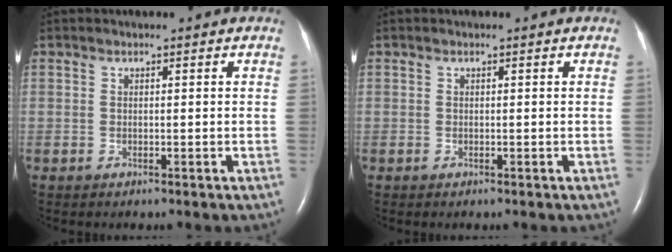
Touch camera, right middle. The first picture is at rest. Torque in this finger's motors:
{"motor_torque": [-0.01, 0.06, -0.03, -0.01]}